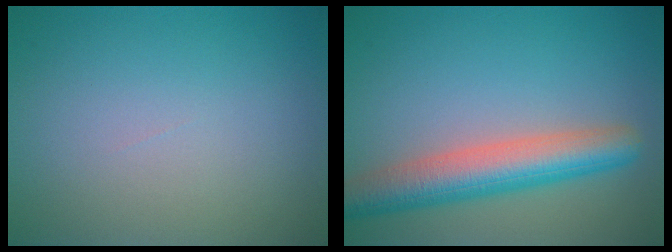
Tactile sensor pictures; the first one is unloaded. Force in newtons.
{"total": 6.3, "press": 6.3, "slide": 0.3}